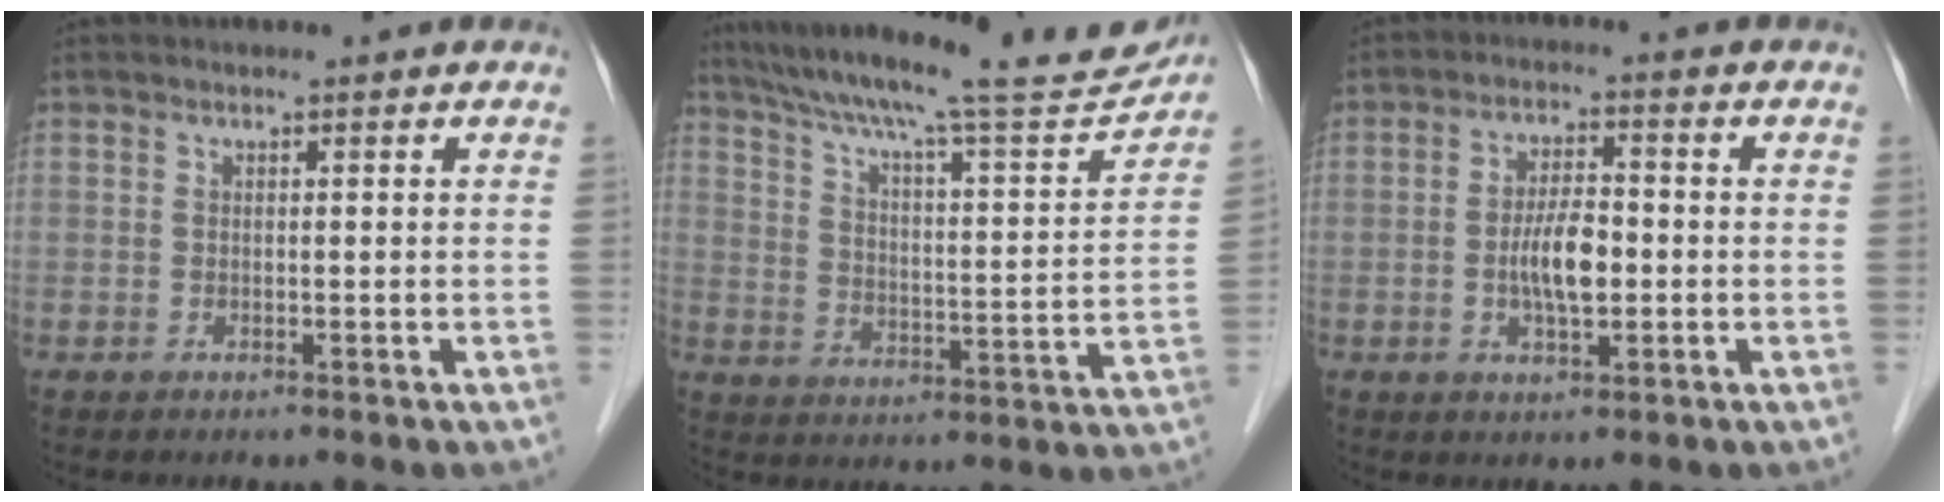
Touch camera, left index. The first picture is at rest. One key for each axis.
{"total": 23.5, "fx": 20.8, "fy": 2.2, "fz": 10.7, "tx": -0.181, "ty": -0.013, "tz": 0.288}
{"total": 5.9, "fx": -0.9, "fy": 1.9, "fz": 5.5, "tx": -0.109, "ty": 0.003, "tz": -0.018}